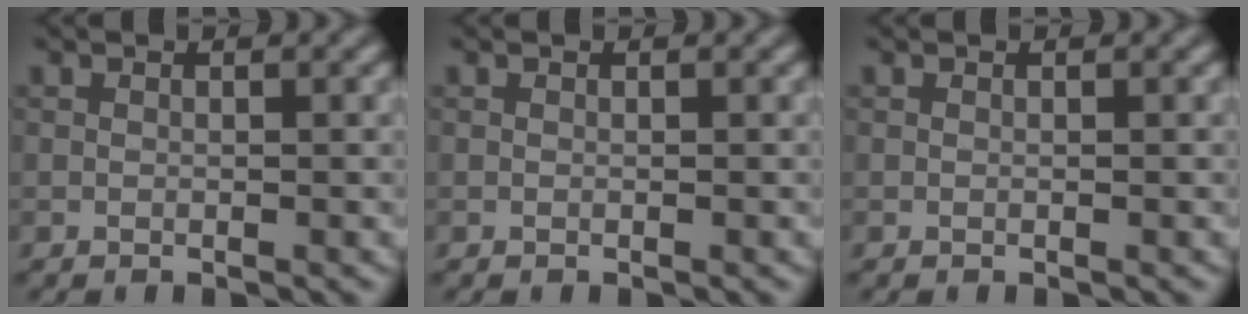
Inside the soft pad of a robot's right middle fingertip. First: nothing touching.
{"total": 0.0}
{"total": 0.0}